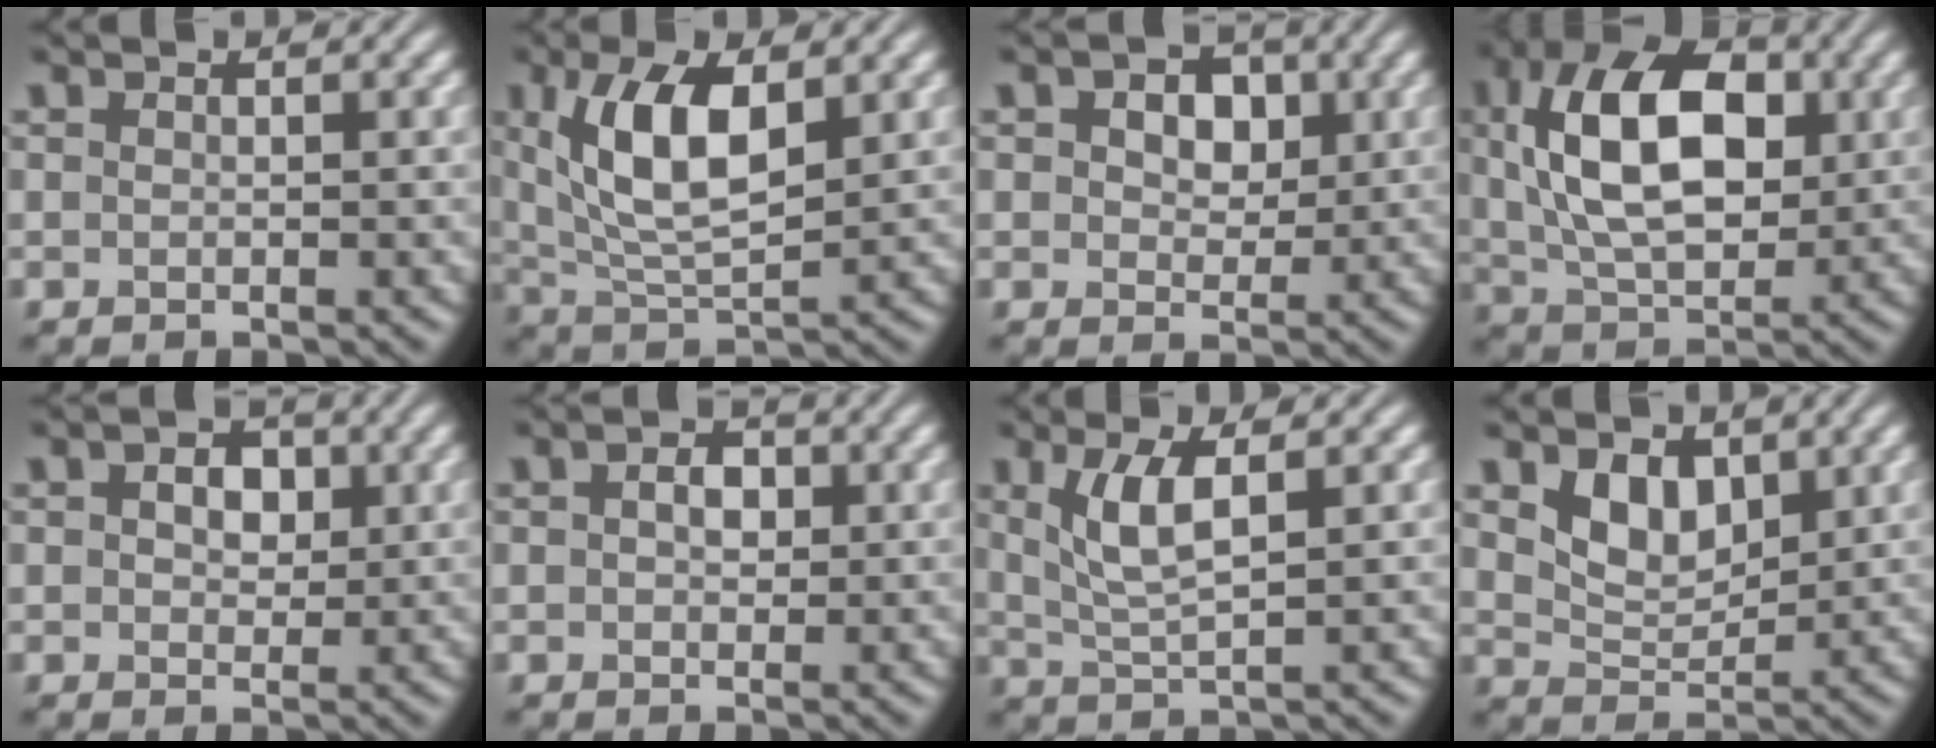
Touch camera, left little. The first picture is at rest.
{"total": 7.6, "force": [2.2, 3.2, 6.5], "torque": [-0.128, 0.001, 0.045]}
{"total": 4.9, "force": [1.6, 3.3, 3.3], "torque": [-0.046, 0.013, 0.004]}
{"total": 11.3, "force": [2.0, 6.7, 8.9], "torque": [-0.166, 0.015, 0.030]}
{"total": 3.2, "force": [0.8, 2.2, 2.2], "torque": [-0.030, 0.004, 0.005]}
{"total": 2.2, "force": [0.4, 1.5, 1.5], "torque": [-0.024, 0.001, 0.002]}
{"total": 4.1, "force": [1.4, 1.2, 3.7], "torque": [-0.081, -0.003, 0.030]}
{"total": 3.4, "force": [1.7, 2.2, 2.0], "torque": [-0.046, -0.010, 0.033]}